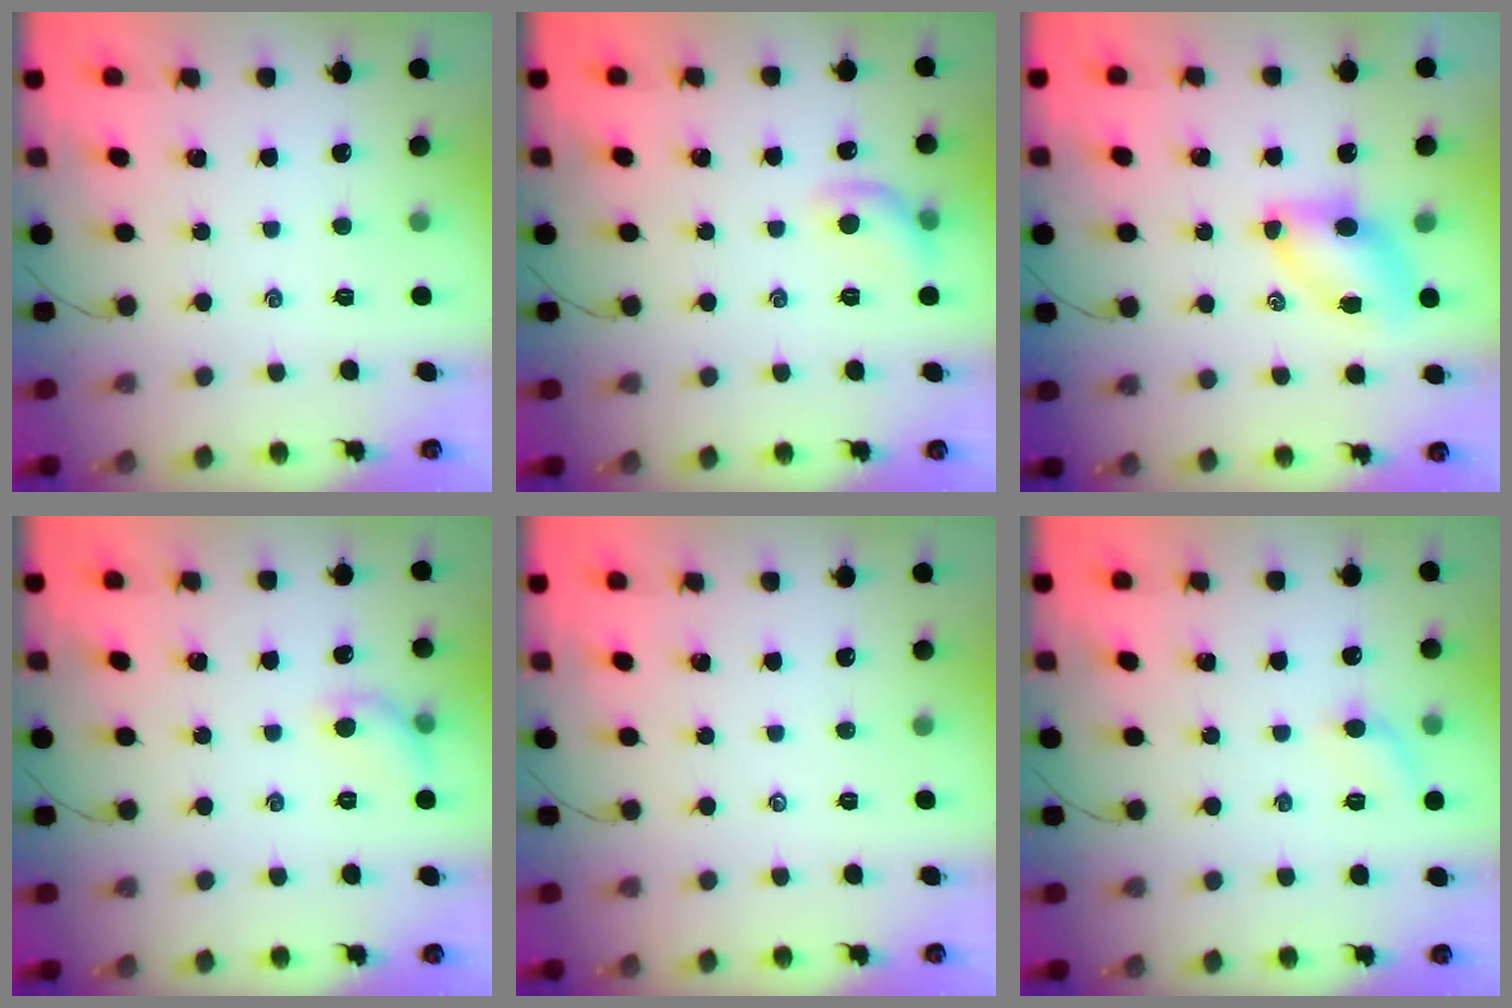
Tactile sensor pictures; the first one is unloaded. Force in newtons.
{"total": 8.3, "press": 8.3, "slide": 0.7}
{"total": 7.1, "press": 7.1, "slide": 0.8}
{"total": 6.1, "press": 5.9, "slide": 1.3}
{"total": 0.0}
{"total": 7.1, "press": 6.7, "slide": 2.2}